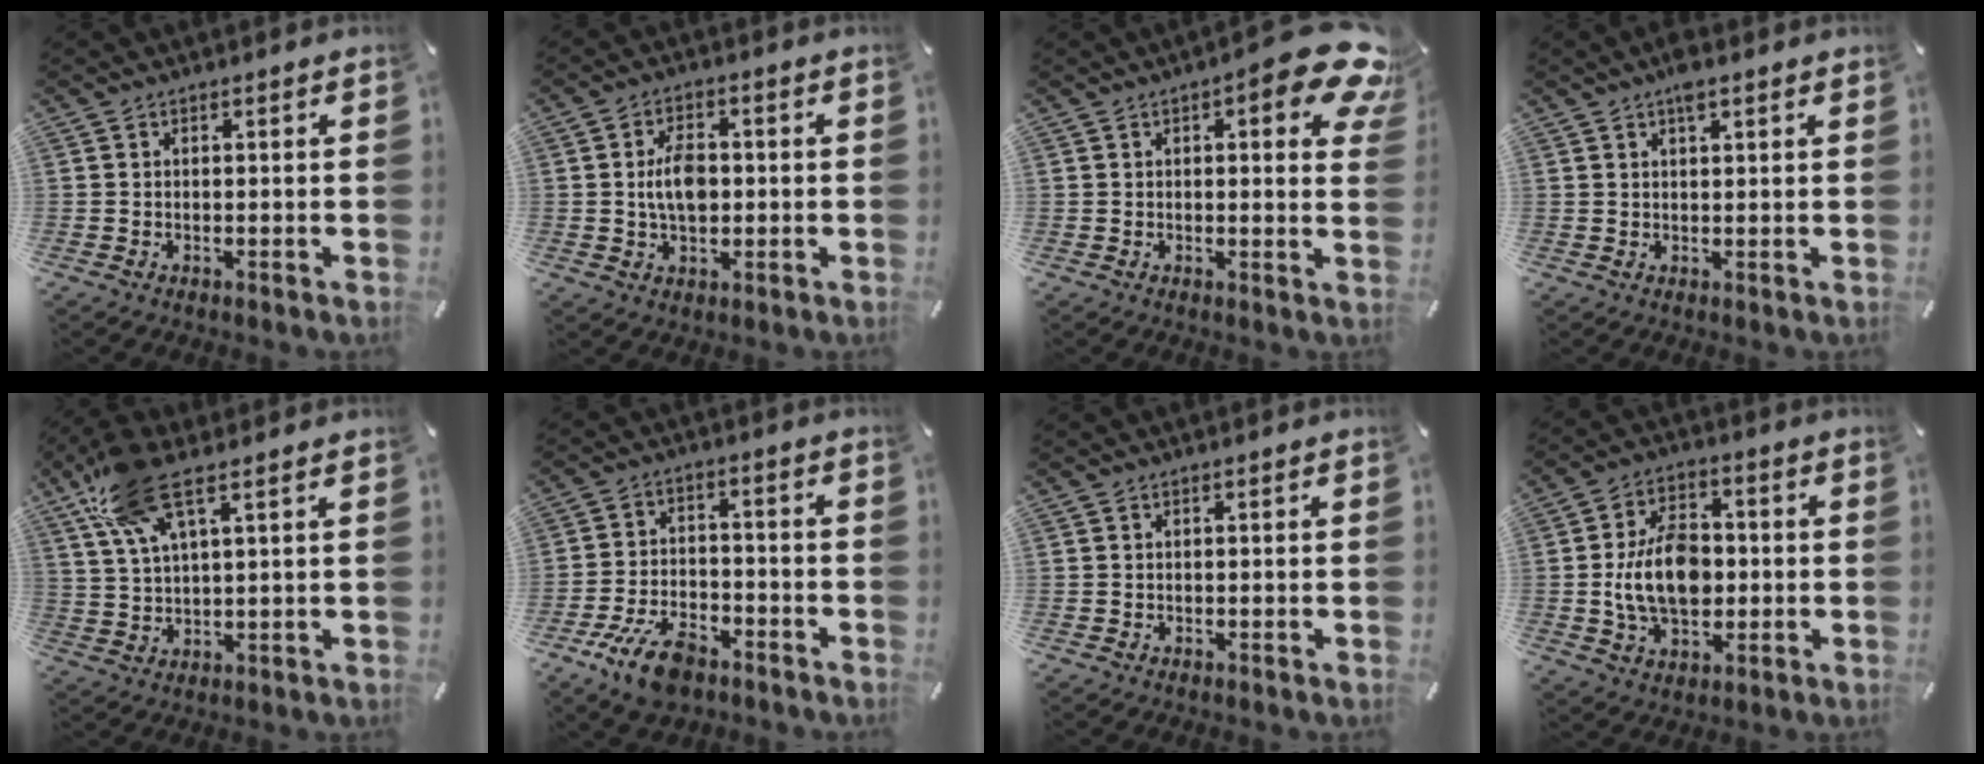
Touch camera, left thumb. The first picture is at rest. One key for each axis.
{"total": 6.9, "fx": 0.1, "fy": 4.7, "fz": 5.1, "tx": -0.094, "ty": 0.002, "tz": -0.004}
{"total": 12.4, "fx": 5.8, "fy": 4.5, "fz": 10.0, "tx": -0.119, "ty": -0.038, "tz": 0.094}
{"total": 3.5, "fx": 2.1, "fy": 1.2, "fz": 2.6, "tx": -0.042, "ty": -0.003, "tz": 0.033}
{"total": 12.3, "fx": 6.9, "fy": 4.4, "fz": 9.1, "tx": -0.202, "ty": -0.006, "tz": 0.128}
{"total": 10.9, "fx": -6.6, "fy": 5.7, "fz": 6.5, "tx": -0.135, "ty": 0.034, "tz": -0.122}
{"total": 0.0}
{"total": 13.8, "fx": -0.7, "fy": 9.7, "fz": 9.8, "tx": -0.184, "ty": 0.007, "tz": -0.012}